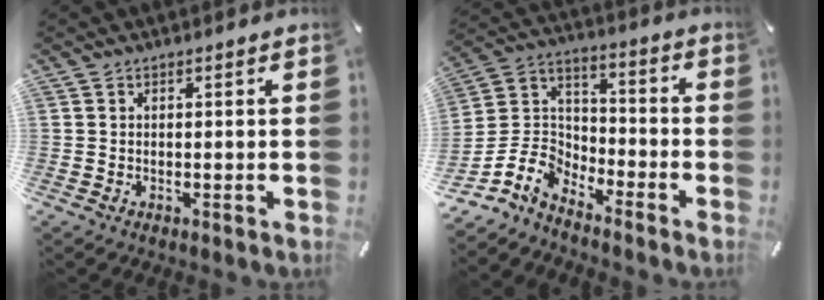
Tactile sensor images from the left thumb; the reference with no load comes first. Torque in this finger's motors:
{"motor_torque": [-0.43, 0.39, -0.20, 0.76, 0.02]}